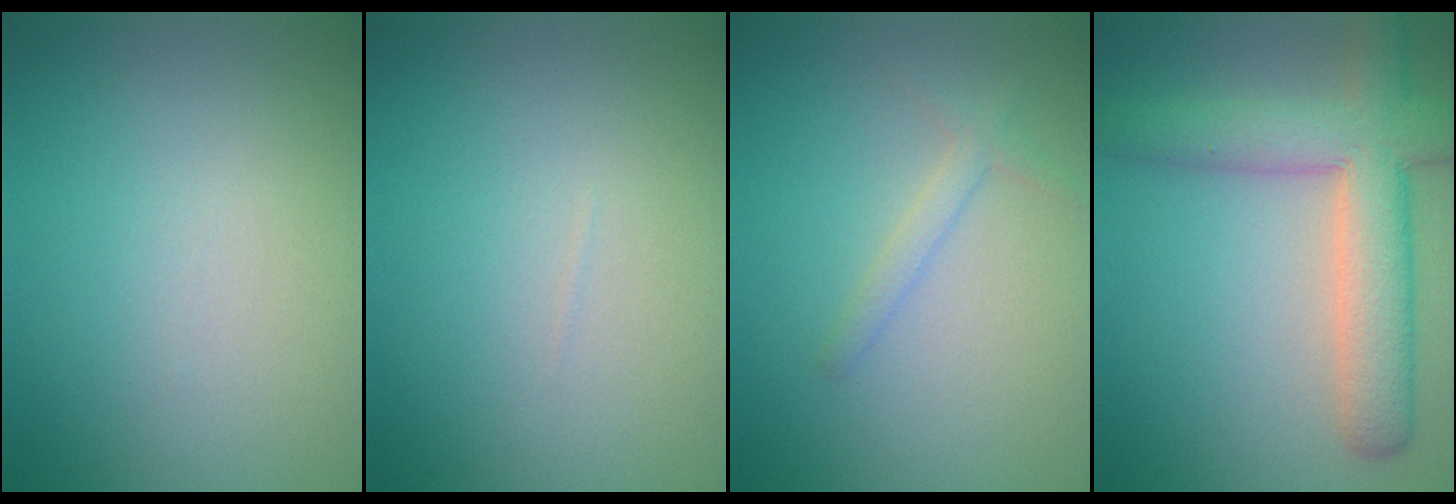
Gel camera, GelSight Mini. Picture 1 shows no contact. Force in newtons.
{"total": 0.0}
{"total": 1.4, "press": 1.4, "slide": 0.1}
{"total": 7.0, "press": 7.0, "slide": 0.4}